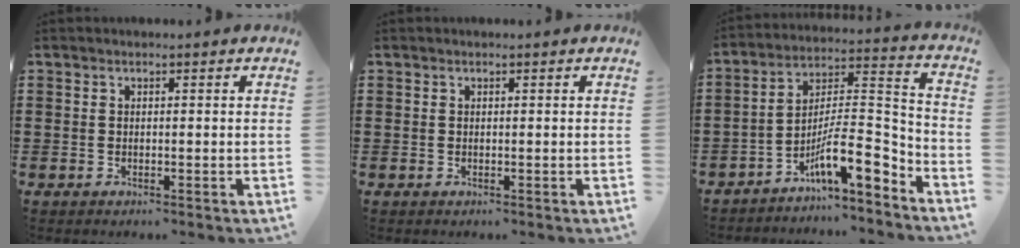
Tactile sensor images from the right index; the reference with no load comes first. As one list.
[{"total": 0.0}, {"total": 12.1, "force": [-7.0, 3.4, 9.2], "torque": [-0.168, 0.003, -0.133]}]